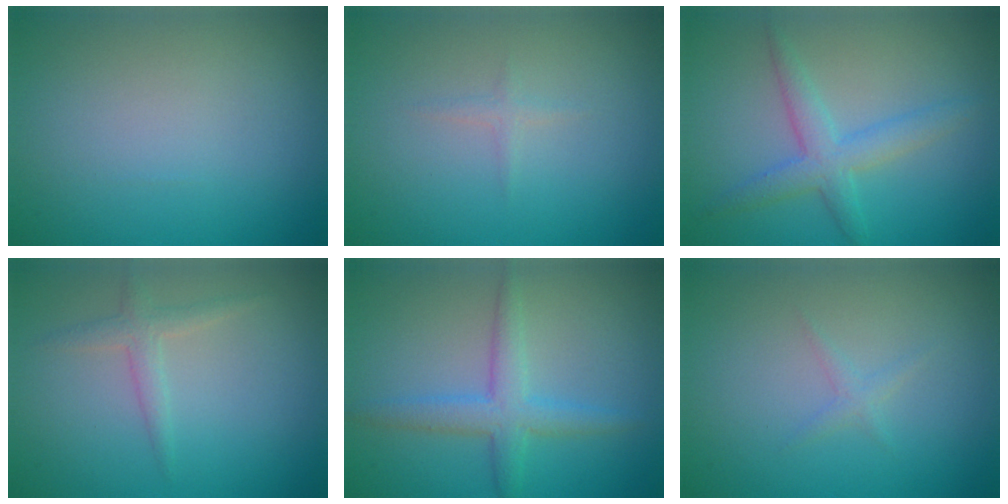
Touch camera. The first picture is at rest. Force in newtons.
{"total": 0.7, "press": 0.7, "slide": 0.1}
{"total": 3.2, "press": 3.2, "slide": 0.1}
{"total": 1.8, "press": 1.8, "slide": 0.0}
{"total": 3.3, "press": 3.3, "slide": 0.1}
{"total": 0.9, "press": 0.9, "slide": 0.0}